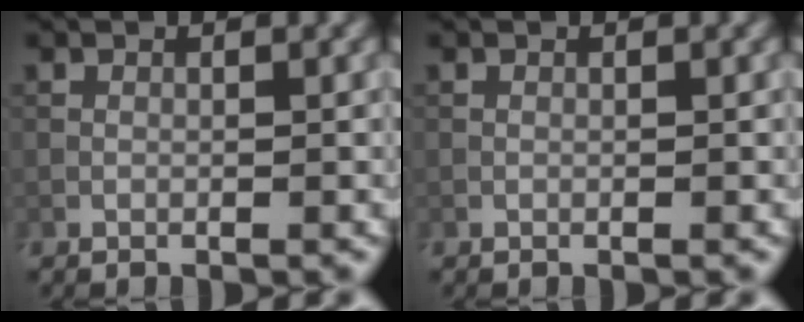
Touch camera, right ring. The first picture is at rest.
{"total": 0.0}